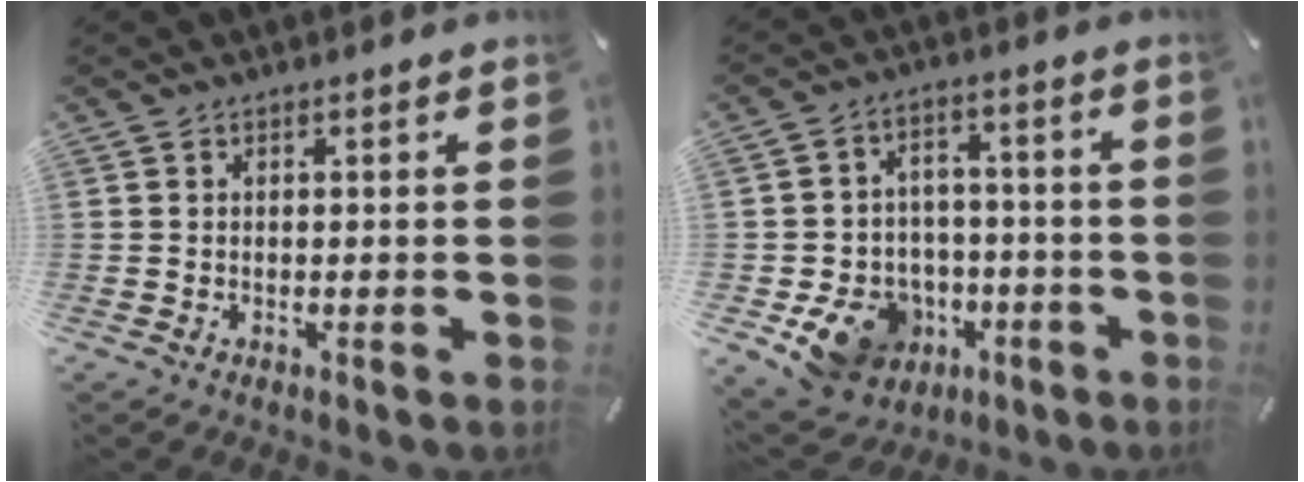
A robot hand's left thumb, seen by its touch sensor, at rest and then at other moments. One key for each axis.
{"total": 12.1, "fx": -5.2, "fy": 10.1, "fz": 4.4, "tx": -0.065, "ty": 0.031, "tz": -0.081}